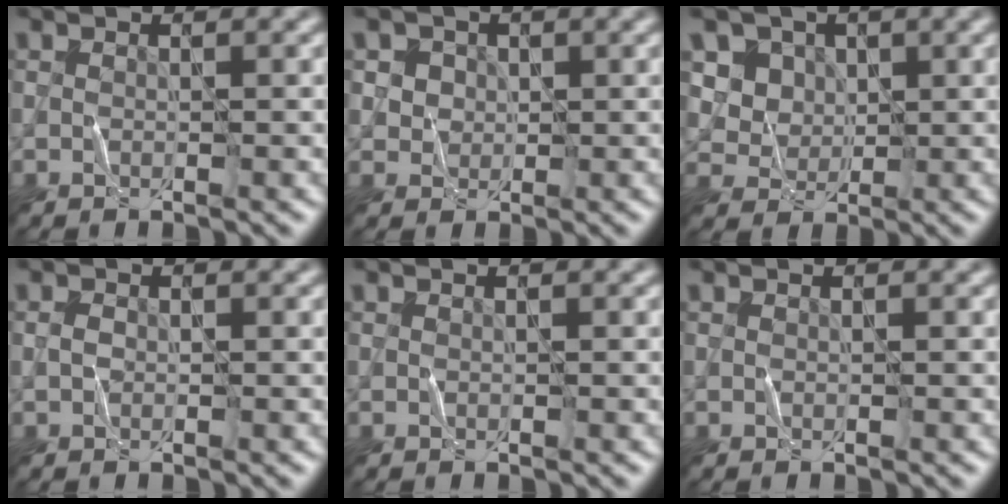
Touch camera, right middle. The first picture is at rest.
{"total": 3.8, "force": [1.7, 3.1, 1.5], "torque": [-0.027, 0.008, 0.027]}
{"total": 6.3, "force": [2.8, 5.0, 2.6], "torque": [-0.057, 0.000, 0.049]}
{"total": 0.7, "force": [-0.1, 0.5, 0.5], "torque": [-0.010, 0.001, -0.005]}
{"total": 0.0}
{"total": 0.0}